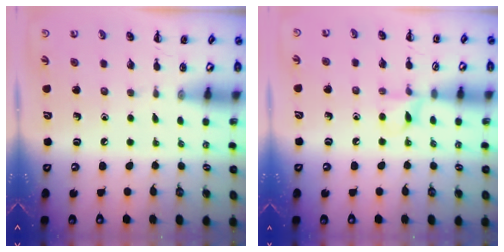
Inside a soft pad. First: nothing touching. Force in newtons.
{"total": 7.2, "press": 7.0, "slide": 1.8}